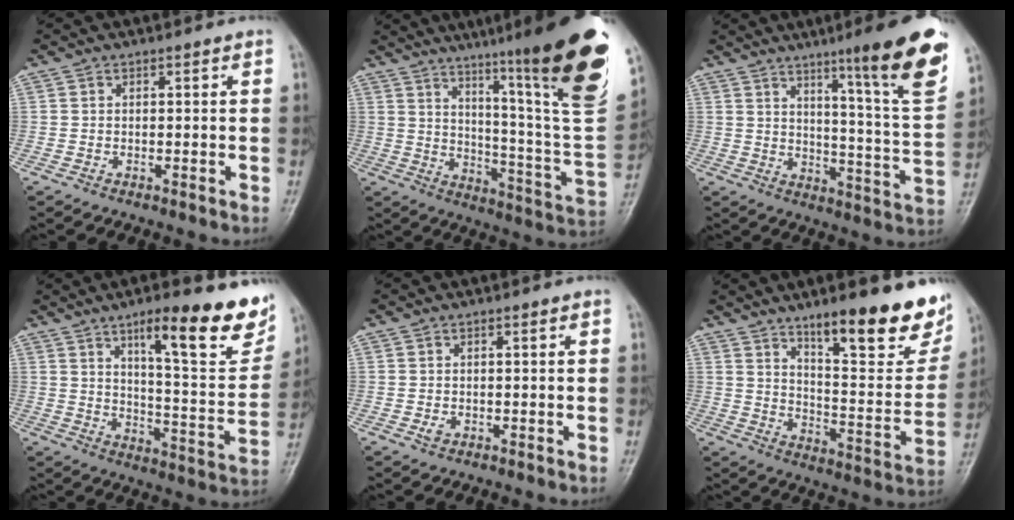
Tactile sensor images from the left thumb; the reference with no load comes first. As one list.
[{"total": 29.5, "force": [18.0, 2.6, 23.2], "torque": [-0.288, -0.089, 0.263]}, {"total": 18.8, "force": [11.1, 1.2, 15.2], "torque": [-0.181, -0.064, 0.159]}, {"total": 20.0, "force": [12.1, 4.6, 15.2], "torque": [-0.172, -0.063, 0.182]}, {"total": 1.1, "force": [-0.3, 0.7, 0.7], "torque": [-0.010, 0.001, -0.003]}, {"total": 21.9, "force": [14.1, 5.6, 15.7], "torque": [-0.178, -0.080, 0.214]}]